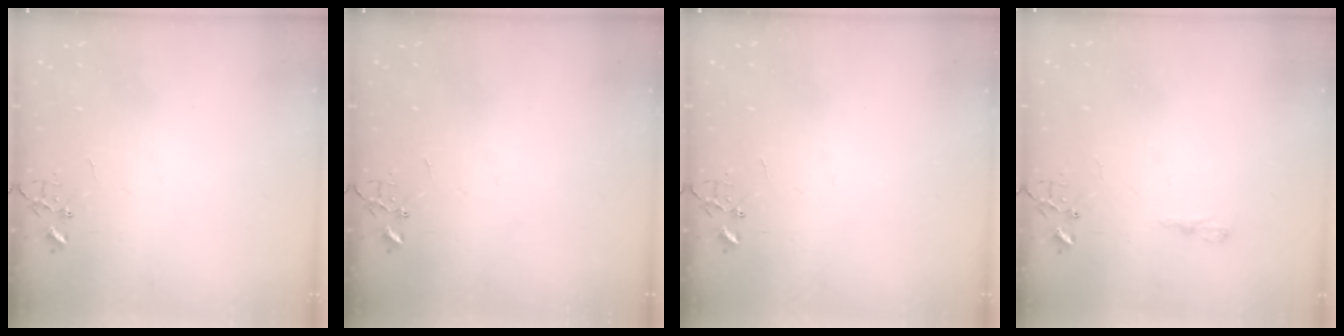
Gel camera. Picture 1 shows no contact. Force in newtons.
{"total": 0.0}
{"total": 0.0}
{"total": 6.0, "press": 6.0, "slide": 0.7}